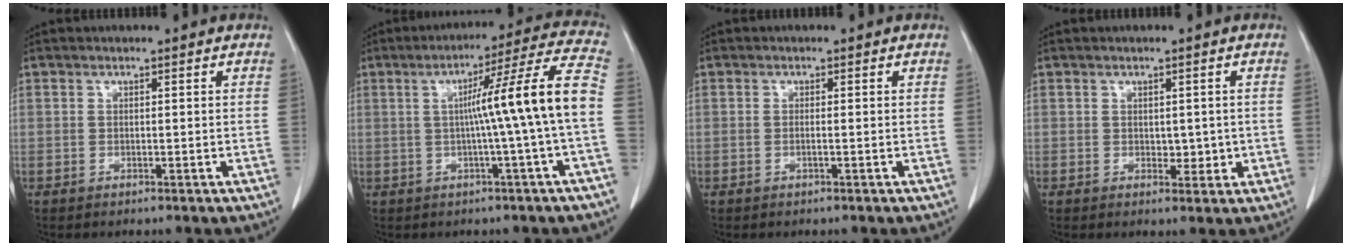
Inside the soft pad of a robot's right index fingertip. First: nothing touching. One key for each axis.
{"total": 12.6, "fx": -0.7, "fy": -2.1, "fz": 12.4, "tx": -0.171, "ty": 0.016, "tz": -0.010}
{"total": 0.5, "fx": -0.2, "fy": -0.1, "fz": 0.5, "tx": -0.011, "ty": 0.000, "tz": -0.004}
{"total": 2.4, "fx": 0.0, "fy": 1.6, "fz": 1.8, "tx": -0.019, "ty": -0.002, "tz": 0.007}